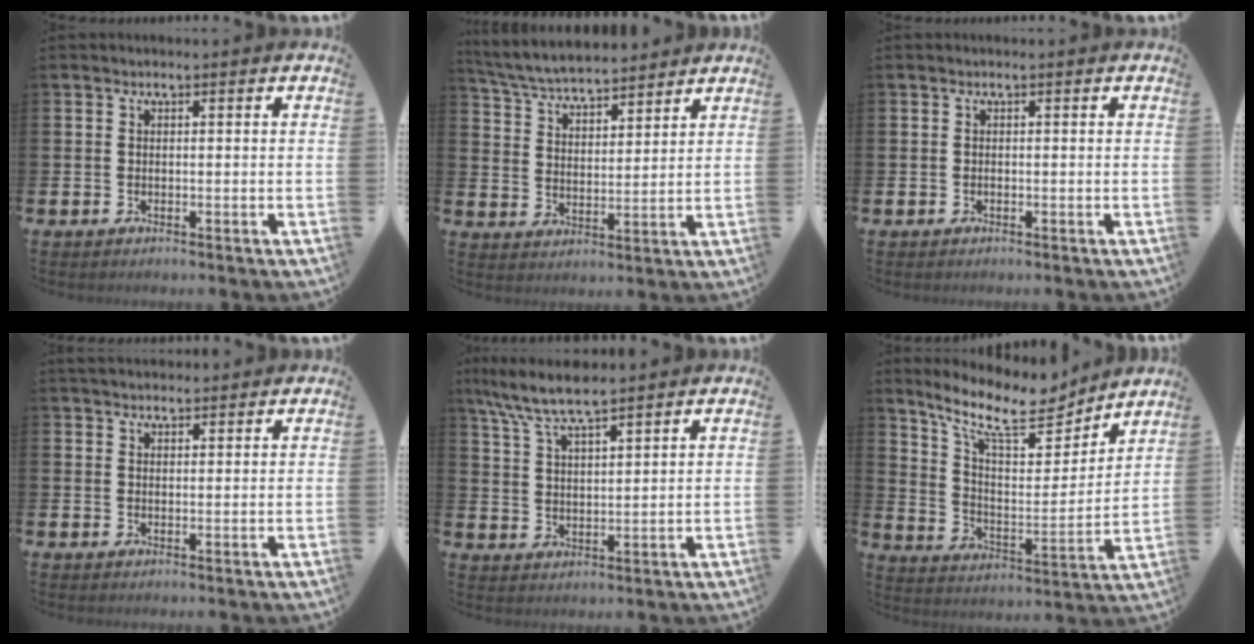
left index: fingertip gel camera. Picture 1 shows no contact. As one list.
[{"total": 5.8, "force": [5.6, 0.8, 0.9], "torque": [-0.046, -0.030, 0.101]}, {"total": 0.0}, {"total": 2.3, "force": [2.2, 0.6, 0.2], "torque": [-0.001, -0.006, 0.039]}, {"total": 7.1, "force": [6.4, 0.9, 3.0], "torque": [-0.086, -0.020, 0.115]}, {"total": 11.0, "force": [9.2, 3.2, 5.0], "torque": [-0.127, -0.056, 0.159]}]